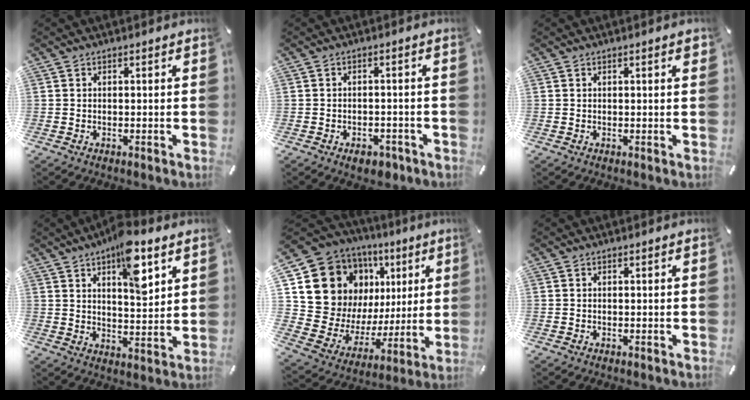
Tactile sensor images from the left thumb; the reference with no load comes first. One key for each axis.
{"total": 3.7, "fx": -2.3, "fy": 2.2, "fz": 2.0, "tx": -0.027, "ty": 0.012, "tz": -0.039}
{"total": 1.1, "fx": 0.5, "fy": 0.1, "fz": 1.0, "tx": -0.018, "ty": 0.002, "tz": 0.007}
{"total": 11.7, "fx": 7.1, "fy": 4.4, "fz": 8.1, "tx": -0.111, "ty": -0.037, "tz": 0.117}
{"total": 17.1, "fx": 7.4, "fy": 13.8, "fz": 6.8, "tx": -0.115, "ty": -0.059, "tz": 0.155}
{"total": 0.0}